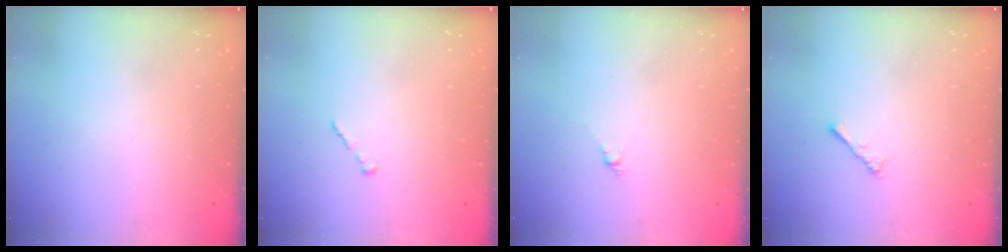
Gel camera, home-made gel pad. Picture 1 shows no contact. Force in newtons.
{"total": 0.0}
{"total": 1.9, "press": 1.8, "slide": 0.7}
{"total": 2.1, "press": 2.0, "slide": 0.4}